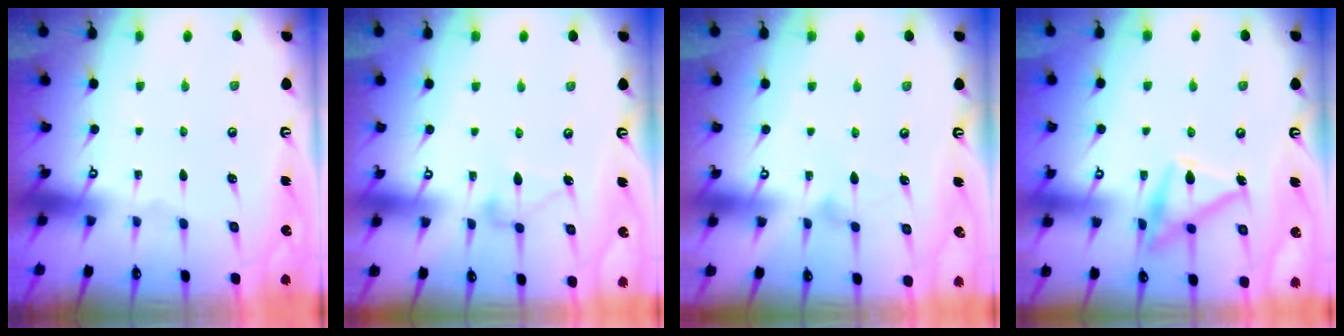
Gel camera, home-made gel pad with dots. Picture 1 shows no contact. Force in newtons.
{"total": 7.9, "press": 7.9, "slide": 0.2}
{"total": 5.9, "press": 5.9, "slide": 0.4}
{"total": 15.7, "press": 15.7, "slide": 0.6}